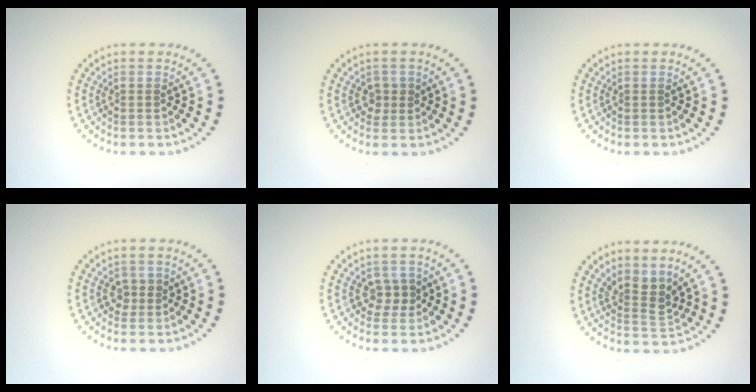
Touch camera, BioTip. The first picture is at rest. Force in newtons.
{"total": 1.3, "press": 1.2, "slide": 0.4}
{"total": 0.0}
{"total": 1.3, "press": 1.2, "slide": 0.4}
{"total": 1.8, "press": 1.7, "slide": 0.7}
{"total": 2.7, "press": 2.0, "slide": 1.8}